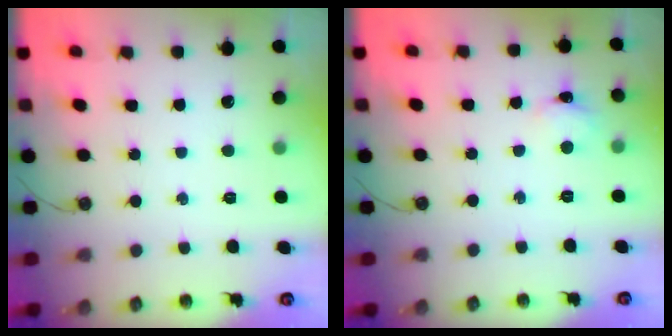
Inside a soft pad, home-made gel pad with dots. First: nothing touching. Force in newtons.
{"total": 3.0, "press": 3.0, "slide": 0.4}